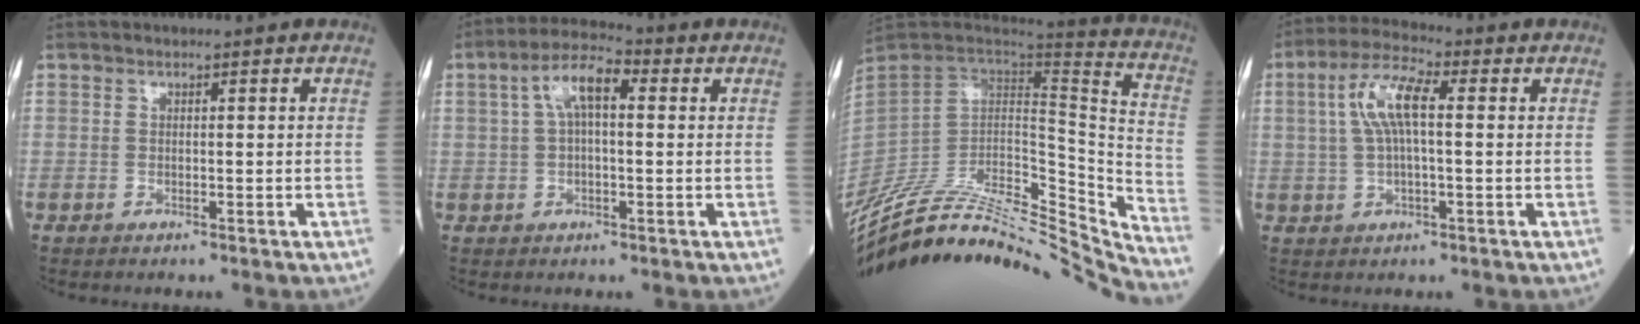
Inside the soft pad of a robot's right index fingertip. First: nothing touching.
{"total": 6.8, "force": [1.6, 2.3, 6.2], "torque": [-0.122, 0.030, 0.026]}
{"total": 37.2, "force": [-33.7, 4.9, 15.1], "torque": [-0.230, -0.051, -0.499]}
{"total": 7.6, "force": [1.3, 1.9, 7.3], "torque": [-0.154, 0.021, 0.023]}